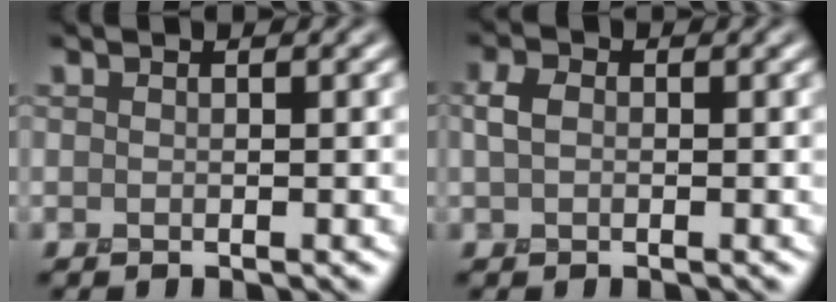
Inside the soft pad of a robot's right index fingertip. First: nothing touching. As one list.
[{"total": 1.8, "force": [0.1, 1.2, 1.3], "torque": [-0.027, 0.005, -0.003]}]